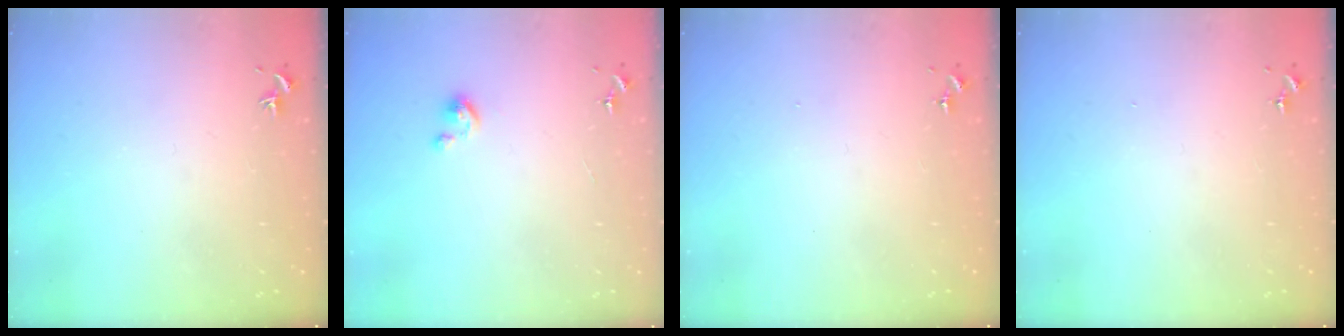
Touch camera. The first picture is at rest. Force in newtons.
{"total": 2.4, "press": 2.4, "slide": 0.2}
{"total": 0.0}
{"total": 0.0}